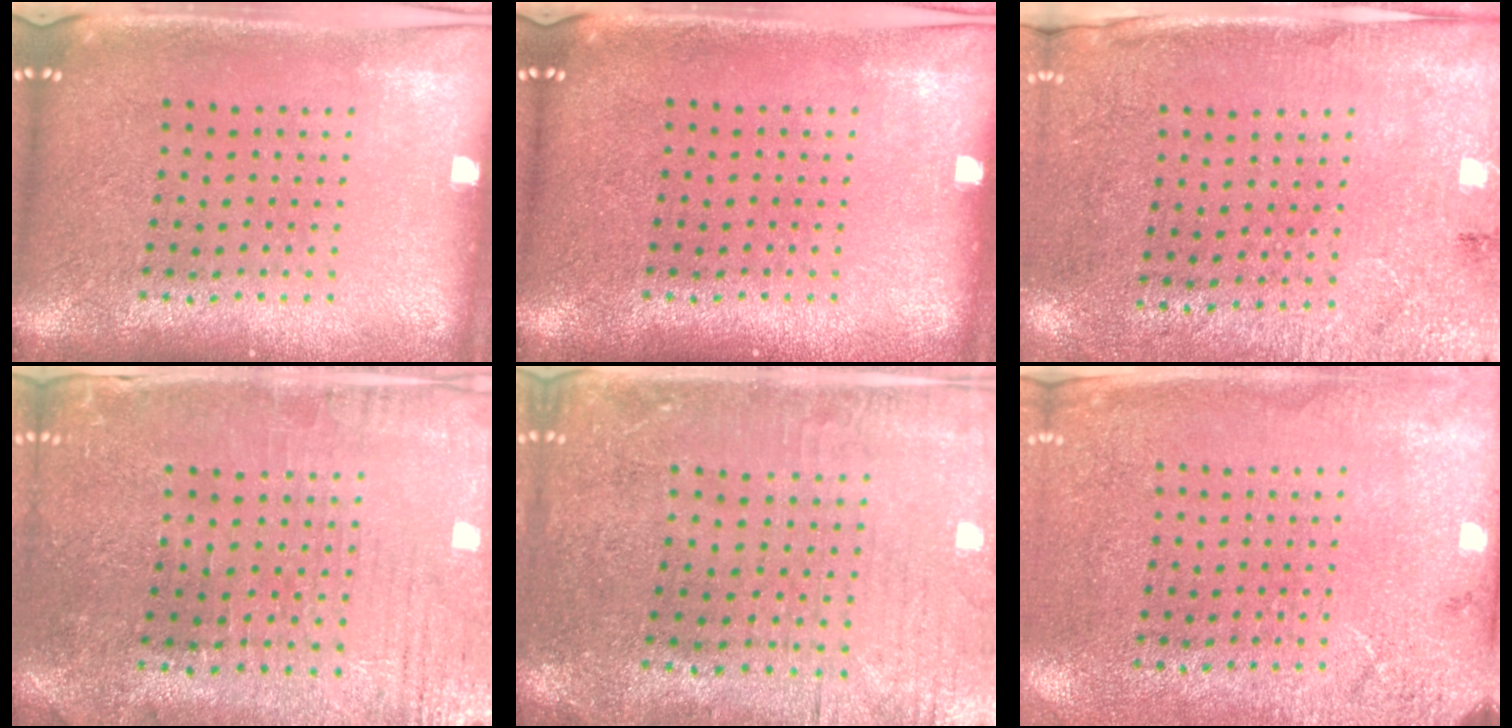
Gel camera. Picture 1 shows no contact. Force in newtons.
{"total": 0.0}
{"total": 2.6, "press": 2.2, "slide": 1.4}
{"total": 0.8, "press": 0.7, "slide": 0.4}
{"total": 0.7, "press": 0.5, "slide": 0.5}
{"total": 2.7, "press": 2.2, "slide": 1.5}